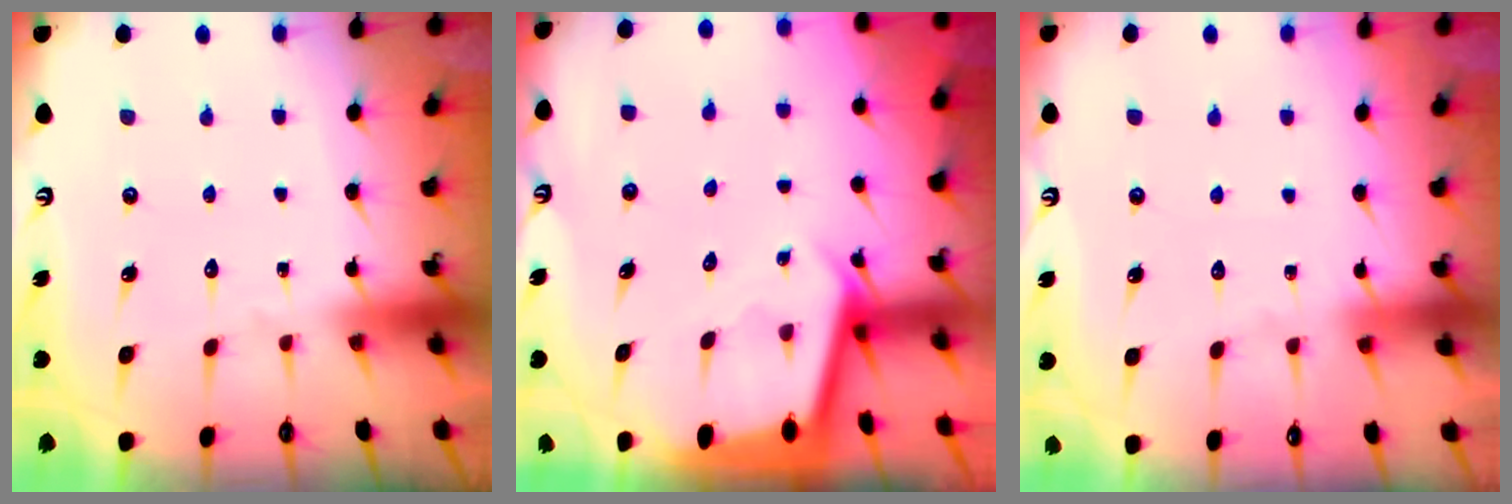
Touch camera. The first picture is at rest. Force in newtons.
{"total": 2.3, "press": 2.3, "slide": 0.1}
{"total": 3.4, "press": 3.4, "slide": 0.5}